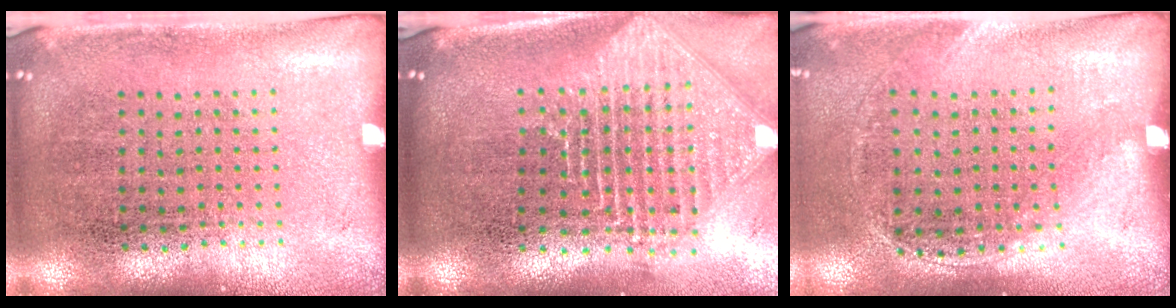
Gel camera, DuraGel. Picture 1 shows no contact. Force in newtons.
{"total": 2.4, "press": 1.8, "slide": 1.5}
{"total": 1.4, "press": 1.0, "slide": 1.0}